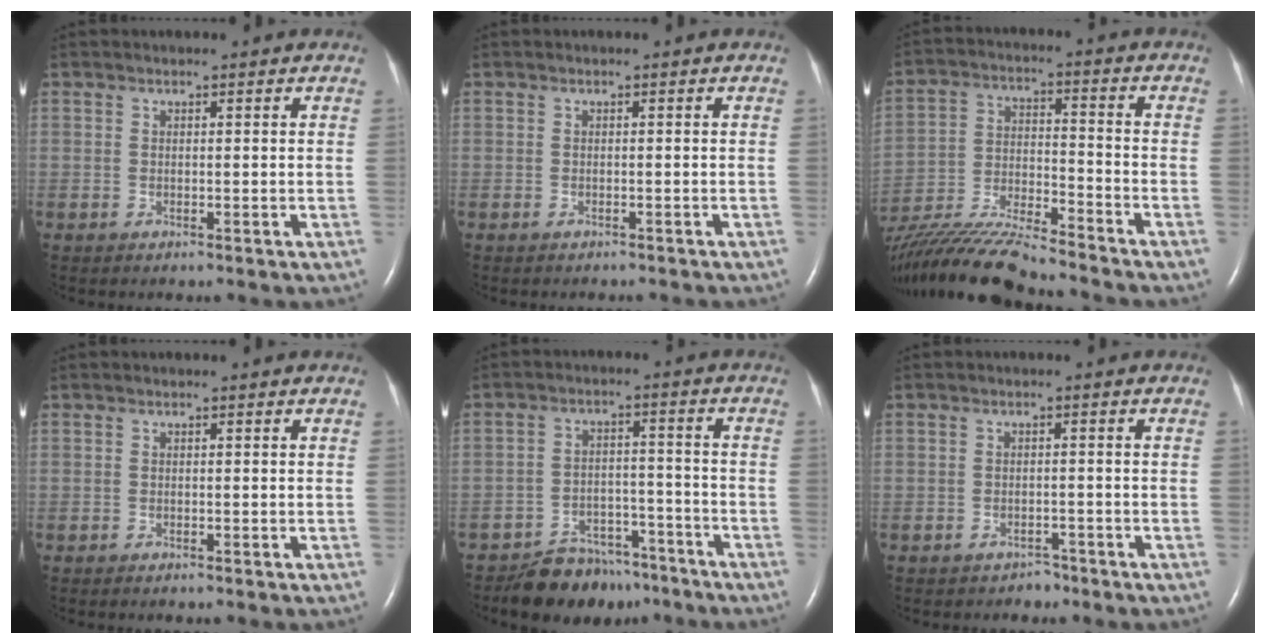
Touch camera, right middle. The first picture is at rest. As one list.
[{"total": 1.7, "force": [-1.5, 0.4, 0.6], "torque": [-0.009, -0.003, -0.015]}, {"total": 18.0, "force": [-16.2, 1.0, 7.7], "torque": [-0.172, -0.023, -0.288]}, {"total": 0.0}, {"total": 9.2, "force": [-8.0, 4.3, 1.6], "torque": [-0.012, 0.023, -0.124]}, {"total": 1.5, "force": [-1.3, 0.8, -0.1], "torque": [-0.003, 0.003, -0.021]}]